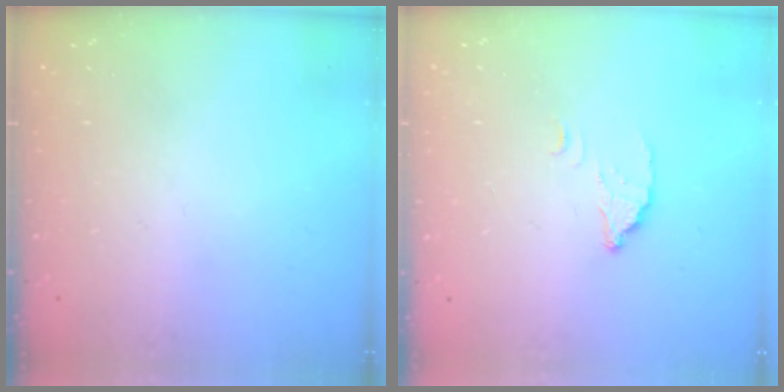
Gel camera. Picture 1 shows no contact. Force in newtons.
{"total": 2.8, "press": 2.7, "slide": 0.2}